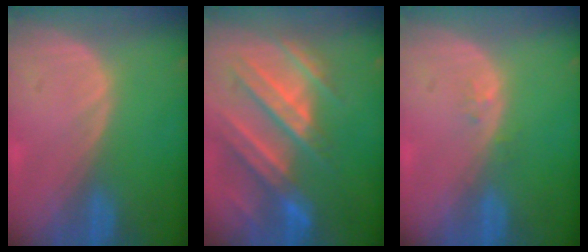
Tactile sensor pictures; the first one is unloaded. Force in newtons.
{"total": 10.8, "press": 9.7, "slide": 4.7}
{"total": 0.9, "press": 0.9, "slide": 0.2}